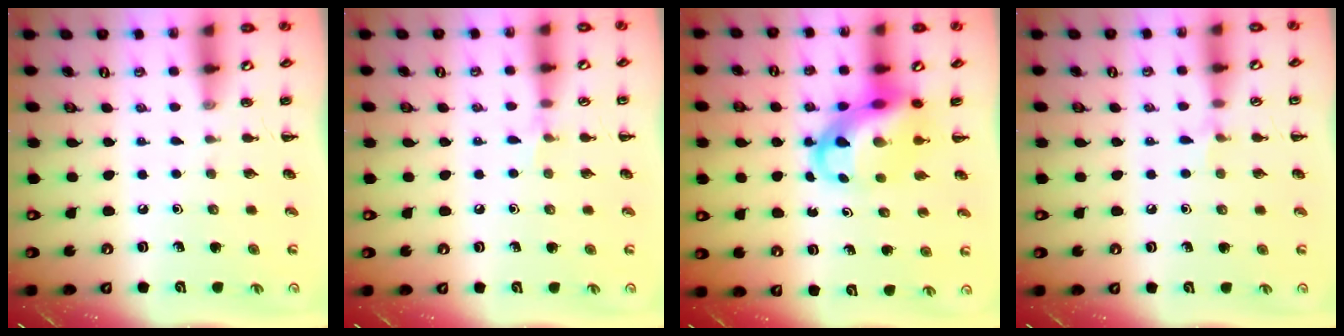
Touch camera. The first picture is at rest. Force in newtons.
{"total": 4.4, "press": 4.2, "slide": 1.3}
{"total": 11.3, "press": 10.8, "slide": 3.1}
{"total": 4.3, "press": 4.2, "slide": 1.2}